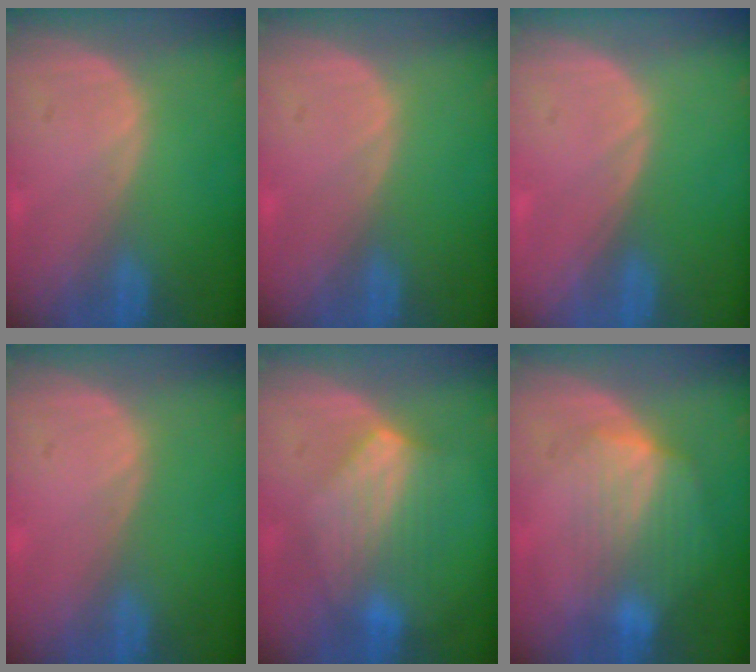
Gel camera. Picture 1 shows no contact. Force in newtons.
{"total": 0.0}
{"total": 0.0}
{"total": 0.0}
{"total": 7.0, "press": 6.5, "slide": 2.4}
{"total": 7.4, "press": 6.7, "slide": 3.0}